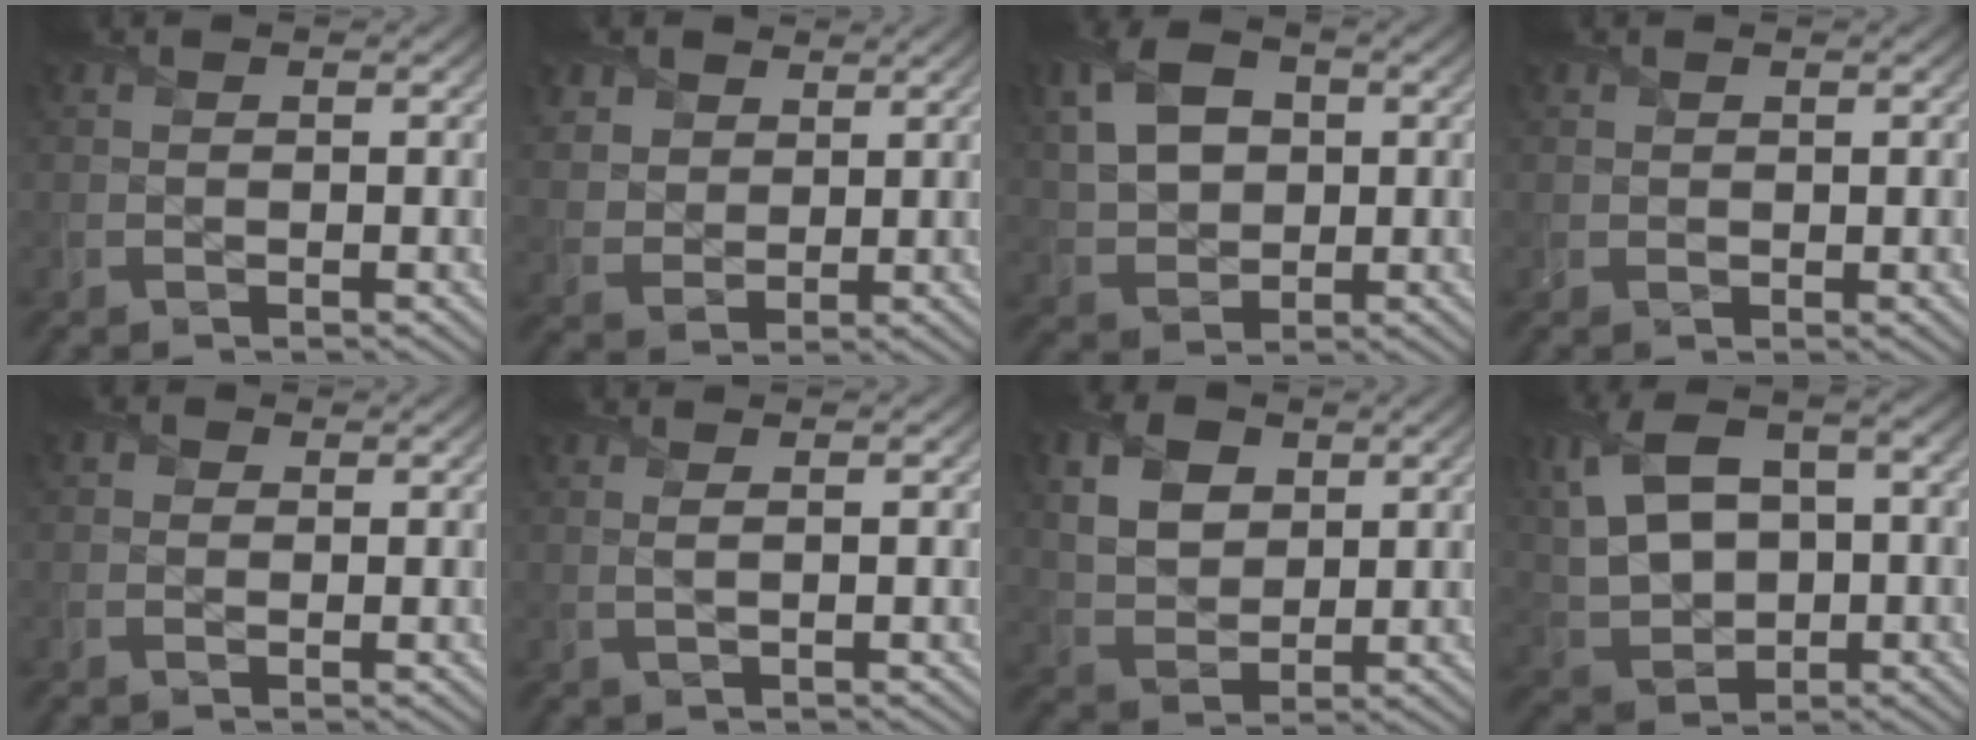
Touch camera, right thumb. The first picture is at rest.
{"total": 6.3, "force": [3.5, 4.7, 2.4], "torque": [-0.105, -0.003, 0.076]}
{"total": 8.4, "force": [2.0, 5.9, 5.6], "torque": [-0.138, 0.013, 0.031]}
{"total": 1.1, "force": [0.6, 0.8, 0.5], "torque": [-0.011, -0.001, 0.013]}
{"total": 1.1, "force": [0.3, 1.0, 0.3], "torque": [-0.003, -0.002, 0.001]}
{"total": 1.4, "force": [0.6, 0.4, 1.2], "torque": [-0.022, 0.003, 0.004]}
{"total": 7.4, "force": [3.0, 5.1, 4.5], "torque": [-0.120, 0.005, 0.053]}
{"total": 11.9, "force": [2.2, 7.7, 8.8], "torque": [-0.218, 0.007, 0.043]}